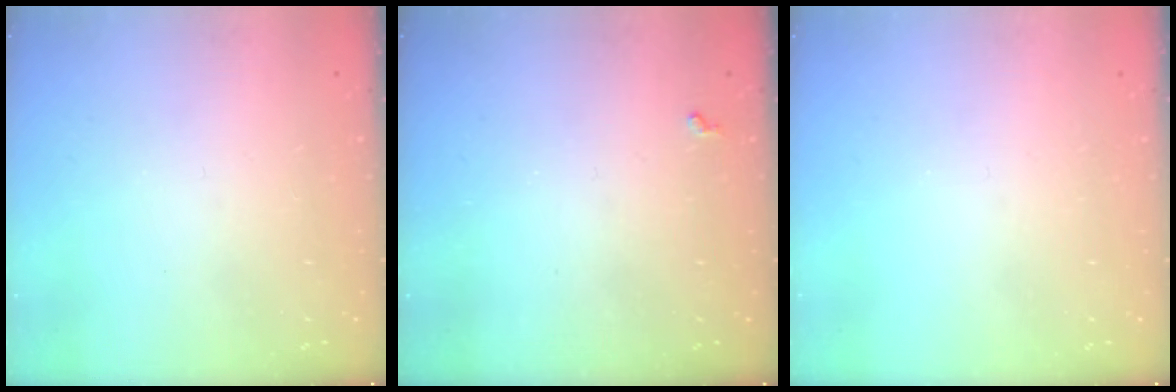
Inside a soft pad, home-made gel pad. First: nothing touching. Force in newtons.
{"total": 2.8, "press": 2.8, "slide": 0.5}
{"total": 0.0}